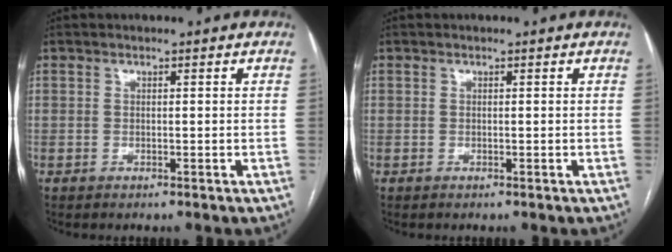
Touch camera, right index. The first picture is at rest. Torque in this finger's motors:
{"motor_torque": [0.00, 0.00, 0.00, 0.01]}